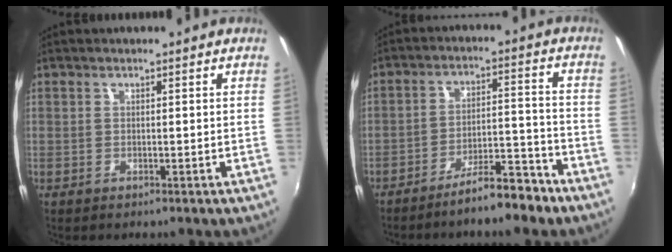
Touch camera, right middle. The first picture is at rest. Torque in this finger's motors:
{"motor_torque": [0.85, -1.29, 0.35, 0.11]}